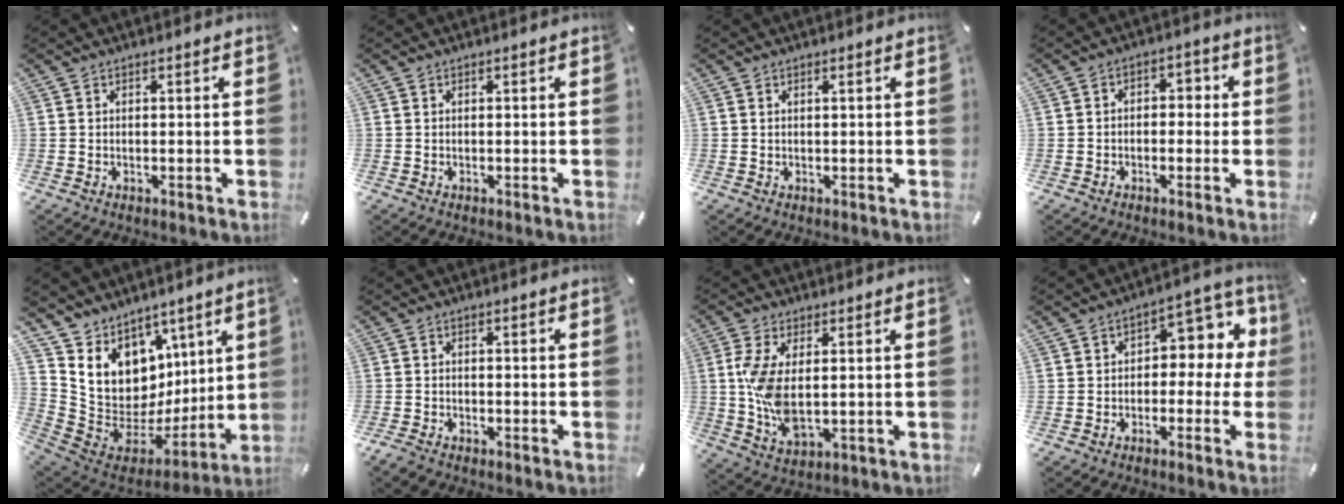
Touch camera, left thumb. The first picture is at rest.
{"total": 0.0}
{"total": 0.6, "force": [0.2, 0.1, 0.5], "torque": [-0.010, 0.001, 0.003]}
{"total": 3.6, "force": [-1.7, 2.6, 1.7], "torque": [-0.025, 0.015, -0.038]}
{"total": 10.6, "force": [4.1, 9.6, 1.6], "torque": [-0.028, -0.079, 0.094]}
{"total": 2.0, "force": [-1.8, 0.6, 0.6], "torque": [-0.026, 0.003, -0.040]}
{"total": 10.1, "force": [0.7, 4.9, 8.8], "torque": [-0.197, -0.013, 0.009]}
{"total": 8.5, "force": [1.2, 5.8, 6.1], "torque": [-0.068, -0.011, 0.015]}